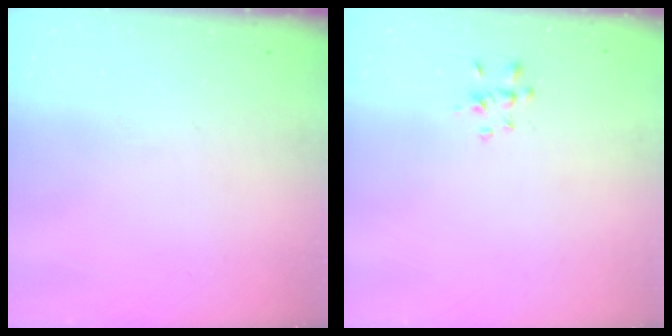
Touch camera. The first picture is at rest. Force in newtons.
{"total": 2.6, "press": 2.5, "slide": 0.7}